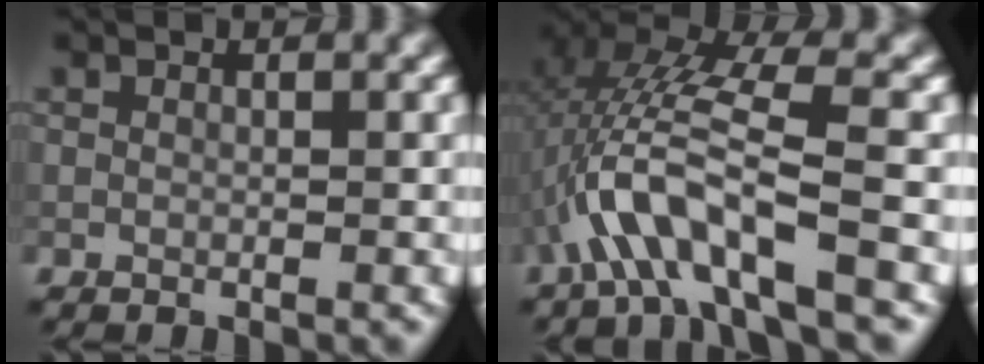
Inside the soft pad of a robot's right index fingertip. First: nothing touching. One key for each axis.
{"total": 7.8, "fx": -2.7, "fy": 2.1, "fz": 7.0, "tx": -0.148, "ty": 0.017, "tz": -0.056}